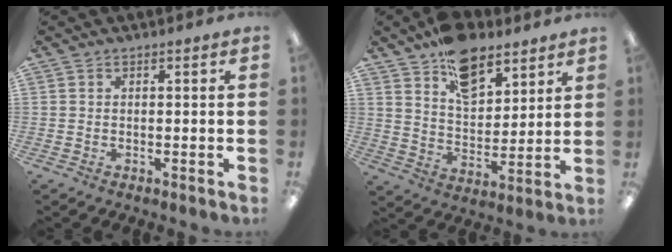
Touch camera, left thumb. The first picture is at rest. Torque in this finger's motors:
{"motor_torque": [1.90, 1.44, 1.04, -1.10, 0.07]}